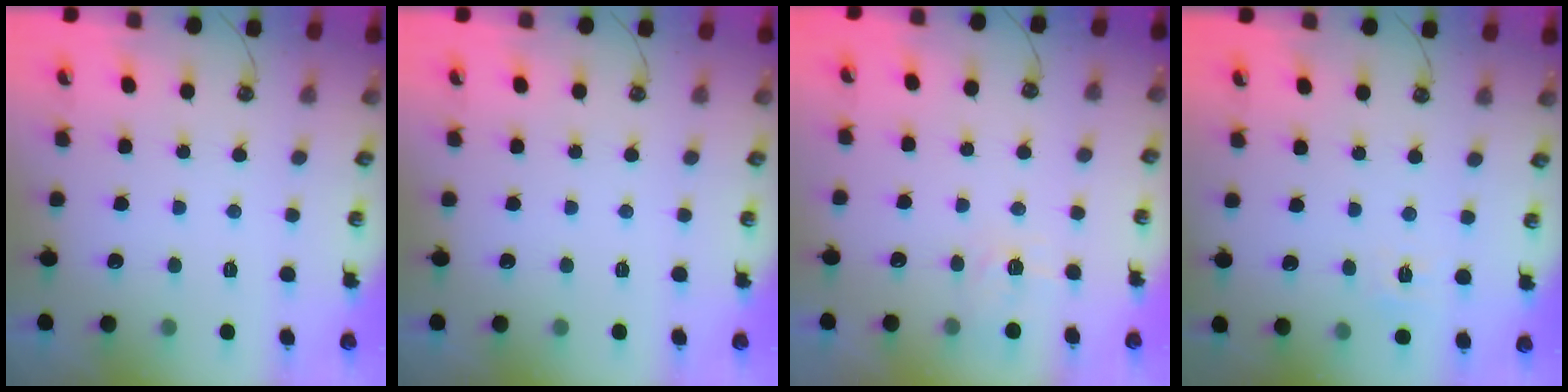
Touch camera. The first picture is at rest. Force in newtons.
{"total": 0.0}
{"total": 4.7, "press": 4.6, "slide": 0.7}
{"total": 6.0, "press": 5.9, "slide": 0.6}